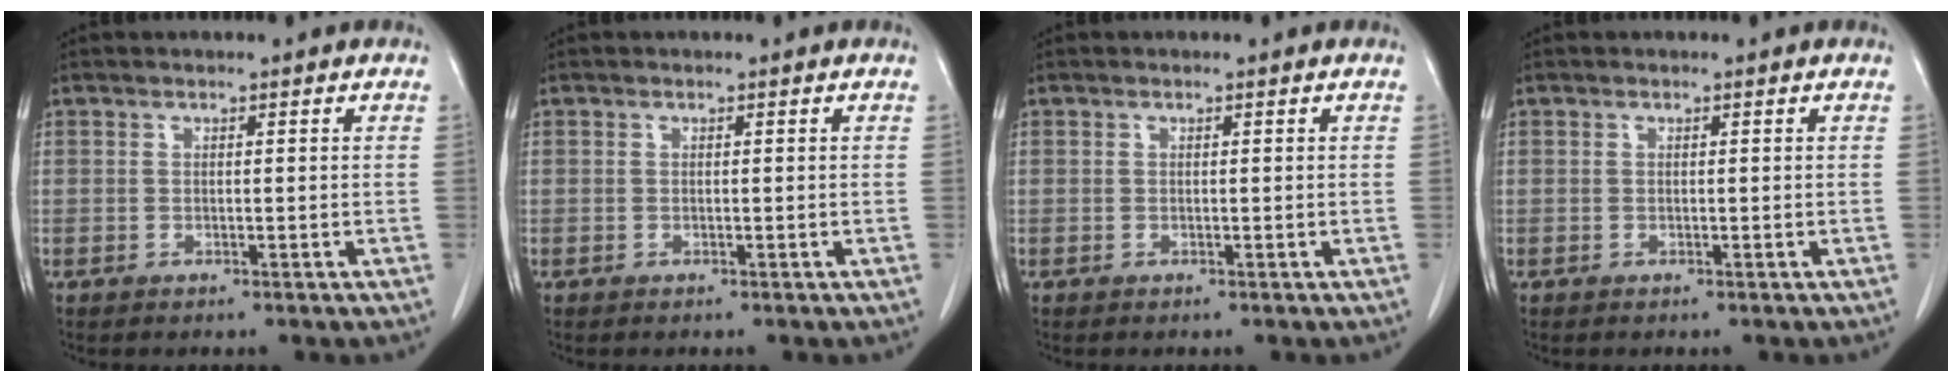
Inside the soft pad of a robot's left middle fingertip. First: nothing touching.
{"total": 0.0}
{"total": 0.0}
{"total": 0.0}